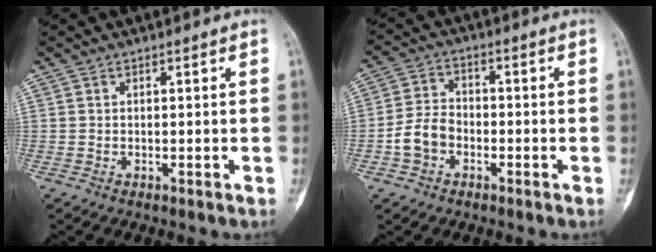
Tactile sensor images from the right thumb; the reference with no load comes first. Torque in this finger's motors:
{"motor_torque": [1.24, 1.09, 0.66, -0.69, 0.03]}